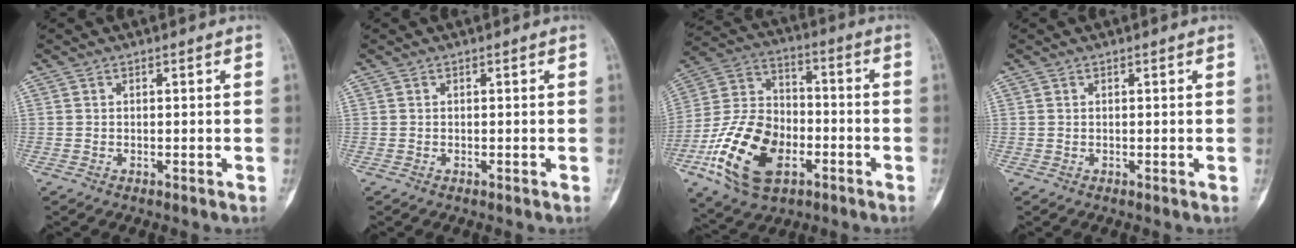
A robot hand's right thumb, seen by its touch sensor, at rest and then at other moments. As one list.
[{"total": 0.0}, {"total": 20.0, "force": [-7.7, 12.2, 13.8], "torque": [-0.243, 0.041, -0.137]}, {"total": 0.0}]